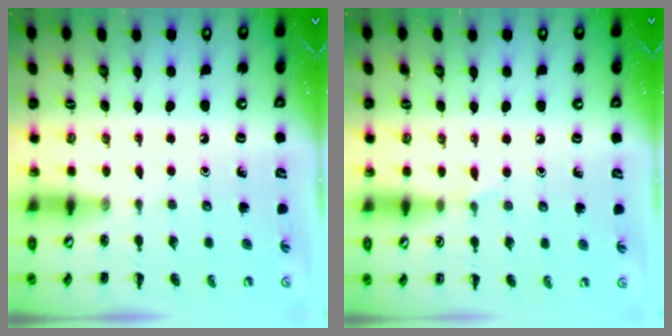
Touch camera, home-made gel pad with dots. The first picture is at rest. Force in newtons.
{"total": 3.8, "press": 3.5, "slide": 1.4}